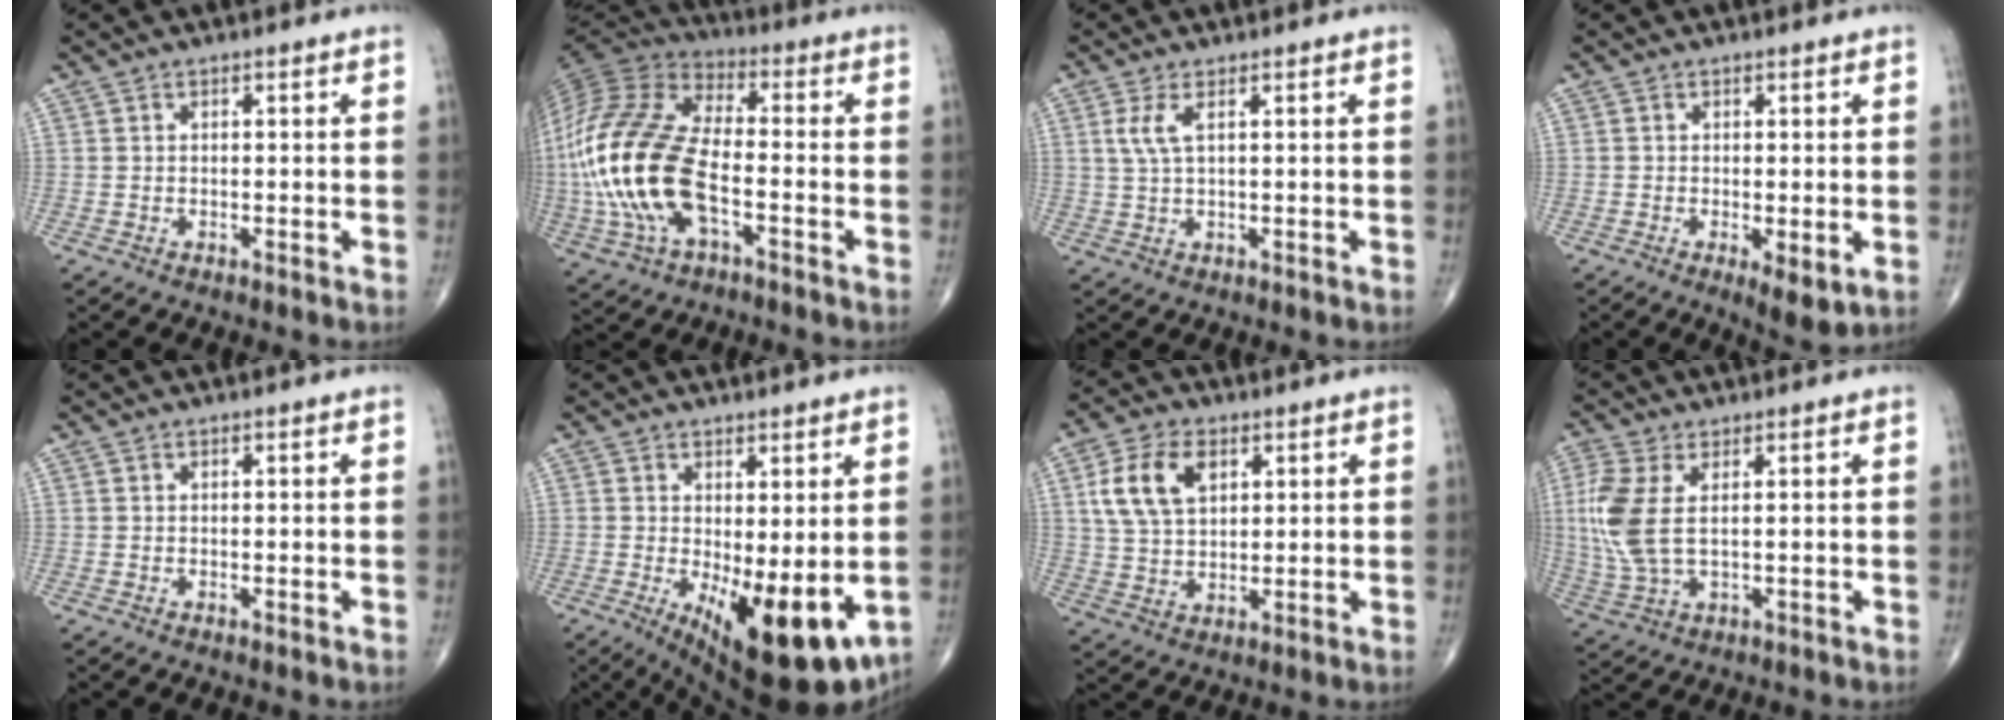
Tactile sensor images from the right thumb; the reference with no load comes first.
{"total": 22.3, "force": [-4.6, 10.9, 18.9], "torque": [-0.426, 0.014, -0.085]}
{"total": 3.4, "force": [1.2, 1.0, 3.1], "torque": [-0.079, 0.004, 0.030]}
{"total": 4.6, "force": [-1.2, 1.6, 4.1], "torque": [-0.064, -0.014, -0.014]}
{"total": 0.0}
{"total": 14.3, "force": [-2.7, 5.5, 12.9], "torque": [-0.185, -0.030, -0.021]}
{"total": 10.5, "force": [3.7, 6.6, 7.3], "torque": [-0.133, -0.002, 0.072]}
{"total": 9.8, "force": [1.7, 4.6, 8.5], "torque": [-0.227, -0.002, 0.041]}